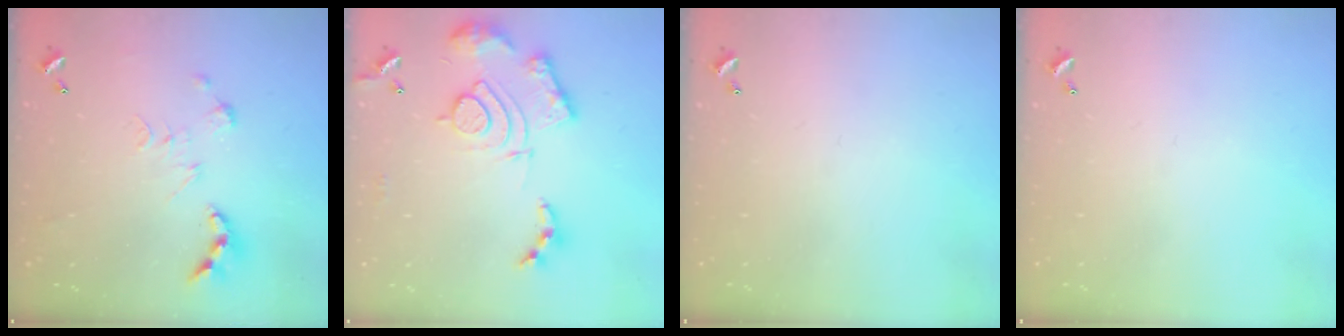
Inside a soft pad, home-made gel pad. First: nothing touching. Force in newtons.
{"total": 17.4, "press": 17.3, "slide": 1.7}
{"total": 0.0}
{"total": 0.0}